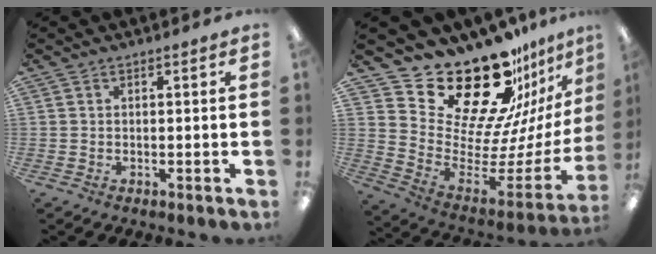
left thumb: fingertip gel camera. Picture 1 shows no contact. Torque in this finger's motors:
{"motor_torque": [2.42, 2.42, 1.47, -1.30, 0.03]}